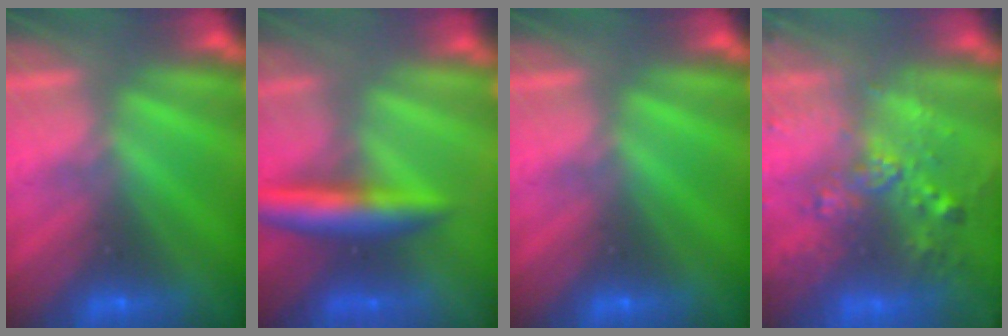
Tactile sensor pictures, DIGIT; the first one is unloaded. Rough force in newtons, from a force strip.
{"total": 7.5}
{"total": 0.0}
{"total": 8.1}